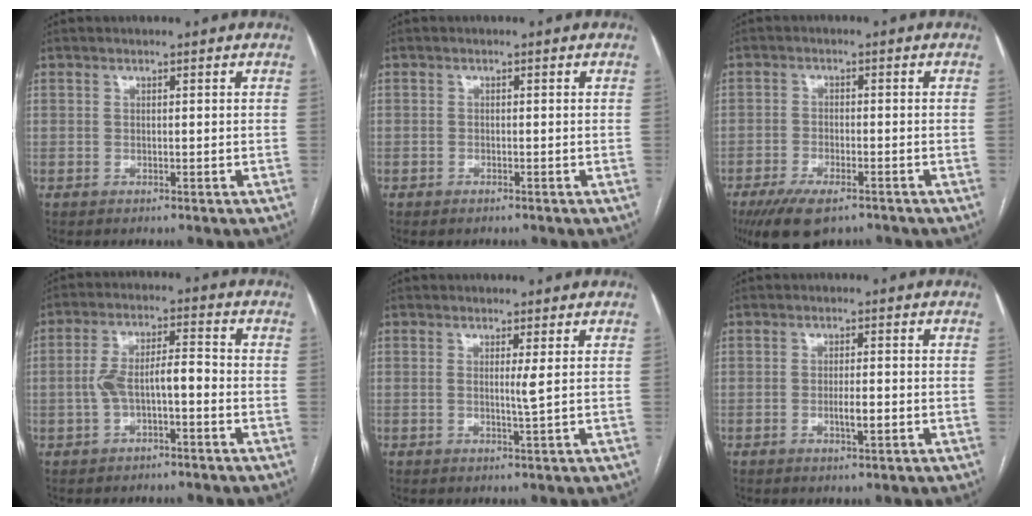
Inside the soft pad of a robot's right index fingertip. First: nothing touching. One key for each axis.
{"total": 0.9, "fx": -0.7, "fy": 0.4, "fz": 0.3, "tx": -0.008, "ty": 0.000, "tz": -0.009}
{"total": 8.3, "fx": -5.9, "fy": 2.8, "fz": 5.1, "tx": -0.088, "ty": -0.013, "tz": -0.098}
{"total": 6.9, "fx": -1.7, "fy": 2.3, "fz": 6.3, "tx": -0.125, "ty": 0.028, "tz": -0.026}
{"total": 1.6, "fx": 0.3, "fy": -0.5, "fz": 1.5, "tx": -0.029, "ty": -0.005, "tz": 0.006}
{"total": 2.8, "fx": -0.8, "fy": 0.5, "fz": 2.7, "tx": -0.047, "ty": -0.001, "tz": -0.012}